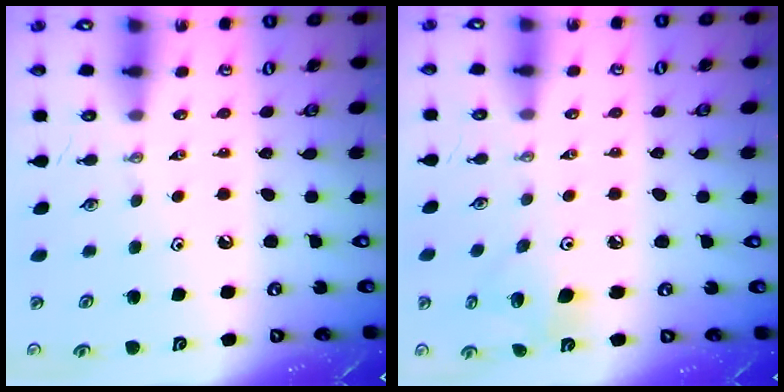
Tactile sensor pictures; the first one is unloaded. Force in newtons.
{"total": 8.3, "press": 8.1, "slide": 2.0}